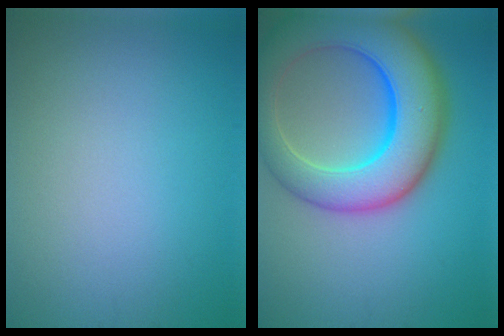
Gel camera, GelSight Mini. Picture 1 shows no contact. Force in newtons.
{"total": 10.8, "press": 10.8, "slide": 0.6}